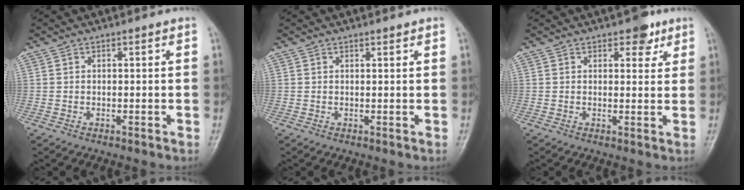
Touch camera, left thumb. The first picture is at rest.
{"total": 0.6, "force": [0.6, 0.0, 0.1], "torque": [-0.004, -0.006, 0.008]}
{"total": 3.9, "force": [2.5, 2.2, 2.0], "torque": [-0.003, -0.011, 0.032]}